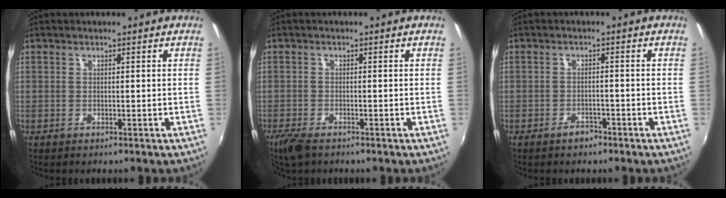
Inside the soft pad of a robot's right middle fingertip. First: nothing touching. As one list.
[{"total": 4.2, "force": [-3.1, 1.4, 2.3], "torque": [-0.062, -0.015, -0.062]}, {"total": 2.3, "force": [-1.9, 1.2, 0.8], "torque": [-0.017, 0.001, -0.028]}]